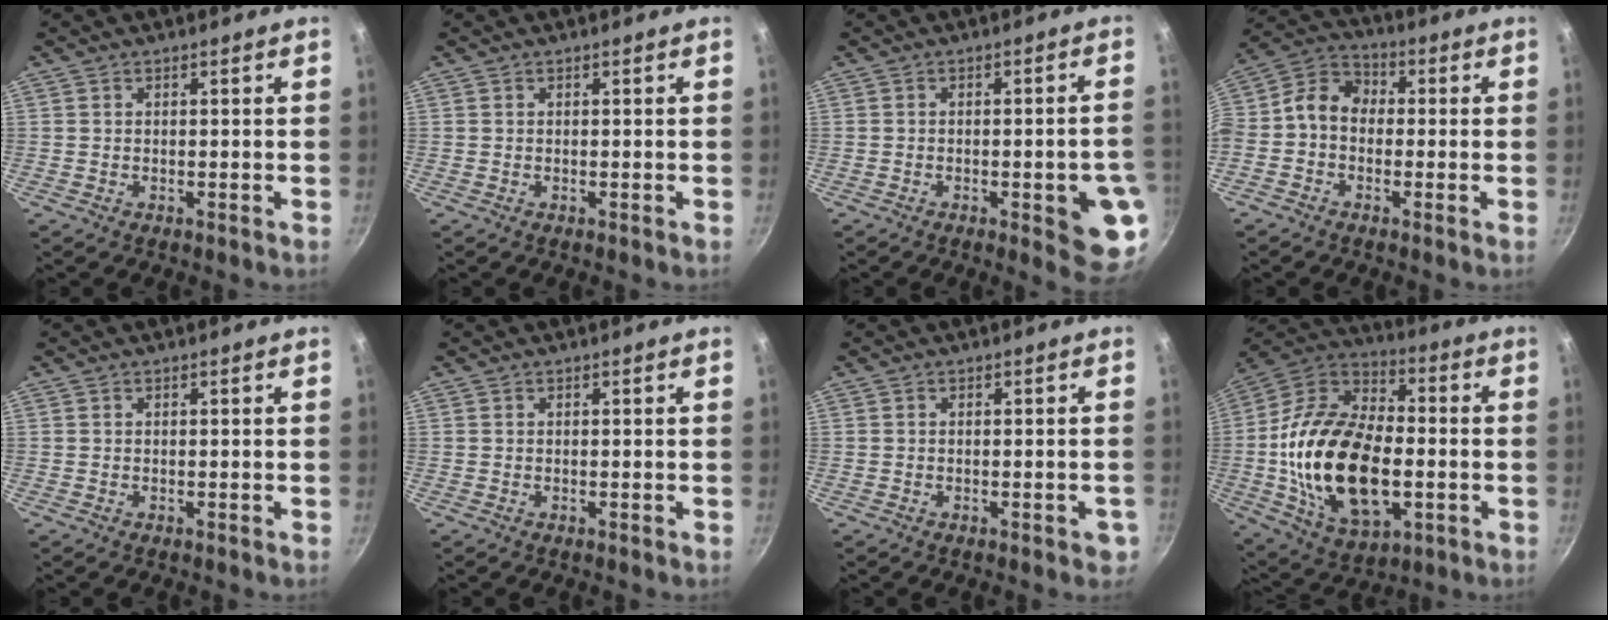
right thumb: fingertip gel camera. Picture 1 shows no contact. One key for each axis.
{"total": 0.0}
{"total": 10.4, "fx": -2.8, "fy": 3.0, "fz": 9.6, "tx": -0.086, "ty": 0.010, "tz": -0.031}
{"total": 9.2, "fx": -1.0, "fy": 7.1, "fz": 5.7, "tx": -0.096, "ty": 0.042, "tz": -0.045}
{"total": 0.0}
{"total": 0.0}
{"total": 2.5, "fx": -1.1, "fy": 1.2, "fz": 1.9, "tx": -0.012, "ty": 0.007, "tz": -0.010}
{"total": 27.0, "fx": -3.4, "fy": 16.0, "fz": 21.5, "tx": -0.383, "ty": 0.026, "tz": -0.057}